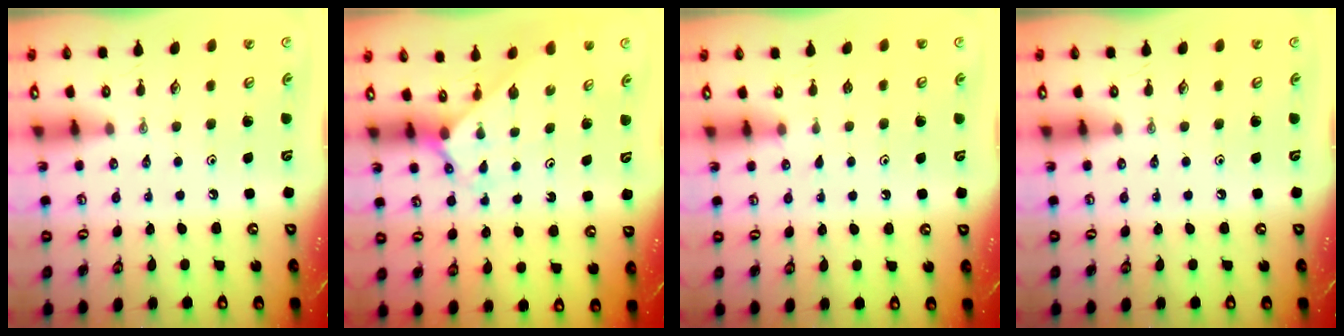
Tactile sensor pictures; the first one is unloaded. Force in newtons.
{"total": 2.4, "press": 2.4, "slide": 0.2}
{"total": 1.7, "press": 1.6, "slide": 0.2}
{"total": 0.0}